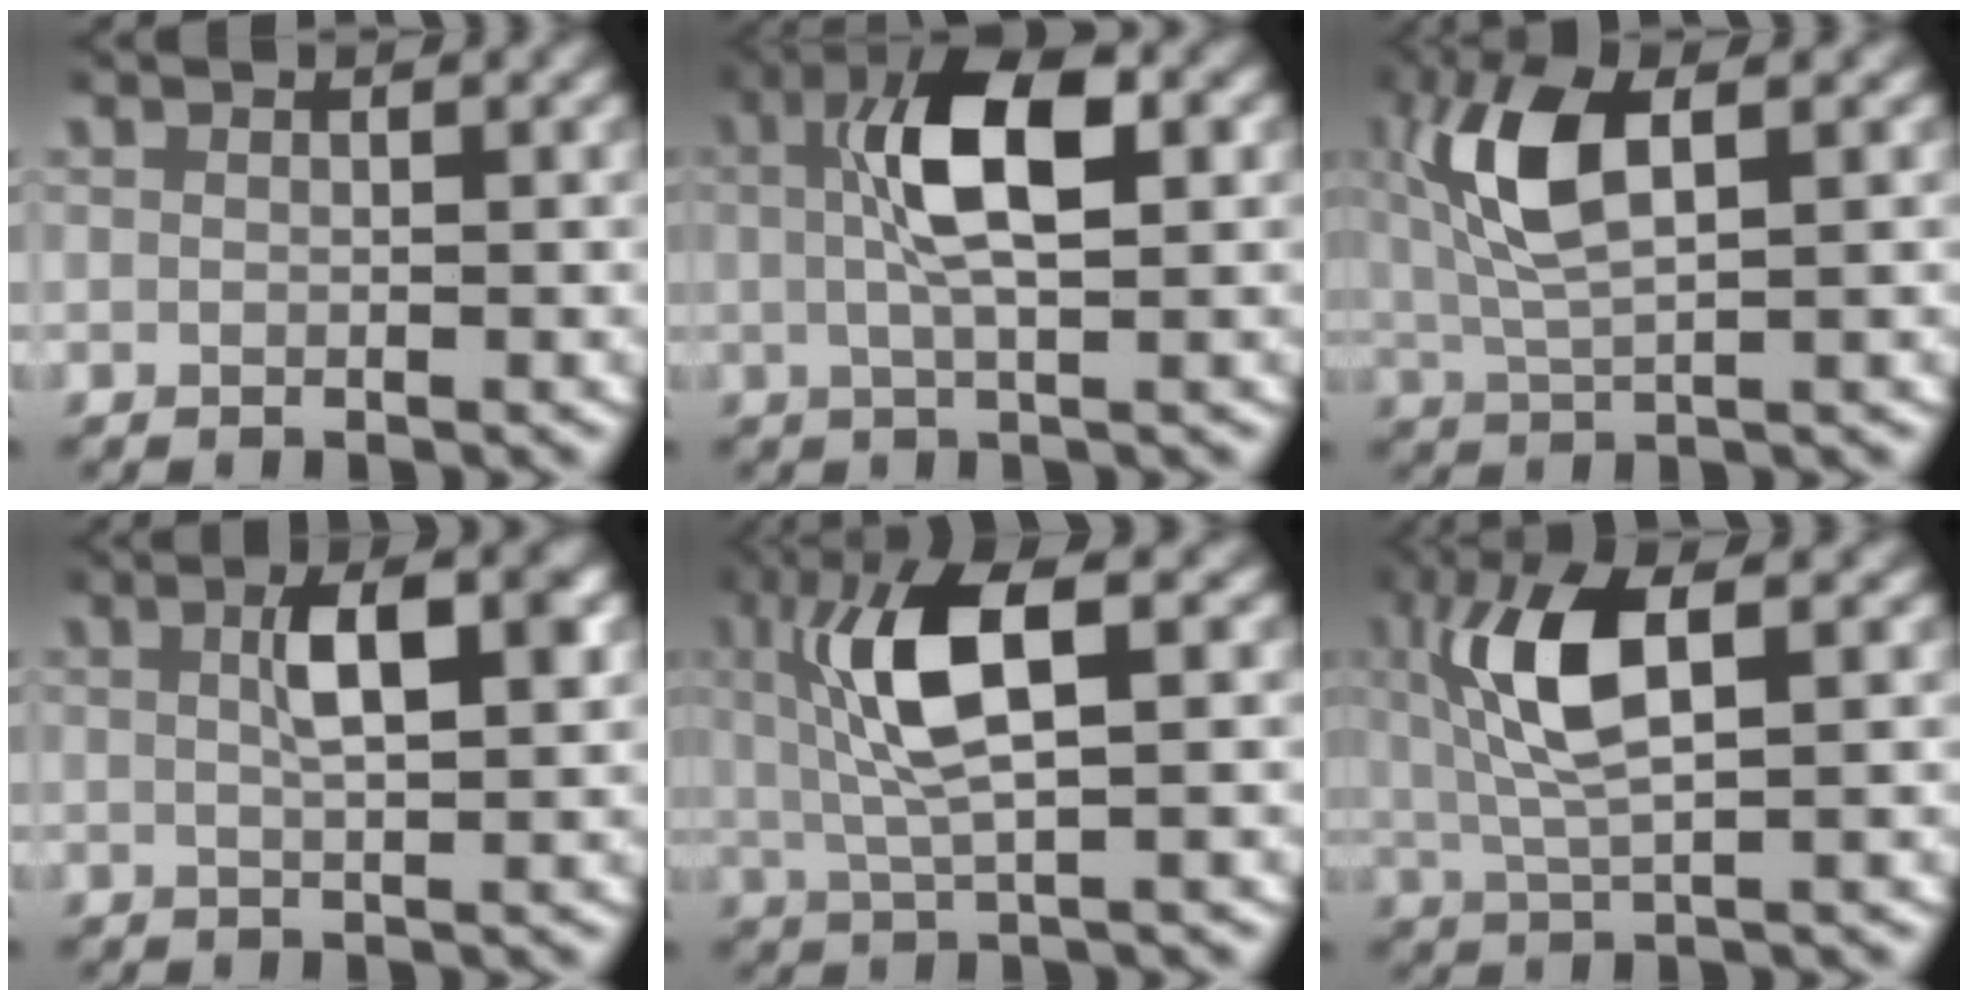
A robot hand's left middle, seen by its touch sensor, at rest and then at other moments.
{"total": 6.9, "force": [1.1, 2.6, 6.3], "torque": [-0.119, 0.009, 0.015]}
{"total": 6.7, "force": [1.8, 2.6, 5.9], "torque": [-0.137, 0.003, 0.033]}
{"total": 3.7, "force": [0.8, 0.9, 3.5], "torque": [-0.054, 0.007, 0.012]}
{"total": 7.0, "force": [1.3, 2.0, 6.6], "torque": [-0.140, 0.009, 0.020]}
{"total": 6.6, "force": [1.5, 1.9, 6.1], "torque": [-0.129, 0.007, 0.024]}